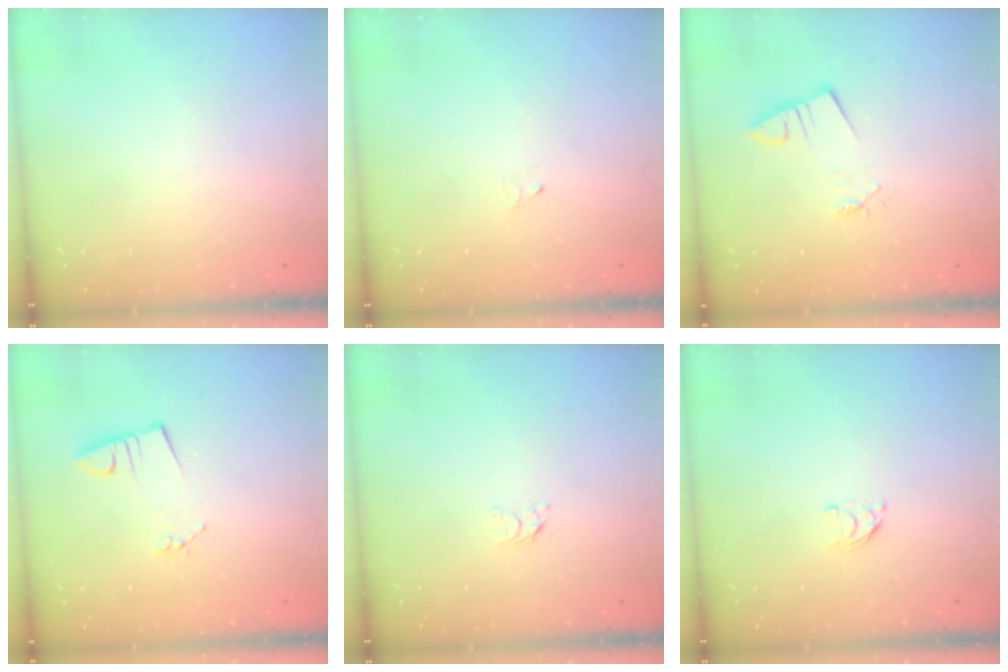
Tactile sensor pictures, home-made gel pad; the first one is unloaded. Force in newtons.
{"total": 2.4, "press": 2.4, "slide": 0.2}
{"total": 1.8, "press": 1.8, "slide": 0.1}
{"total": 2.9, "press": 1.4, "slide": 2.5}
{"total": 2.8, "press": 2.8, "slide": 0.3}
{"total": 3.2, "press": 3.2, "slide": 0.3}